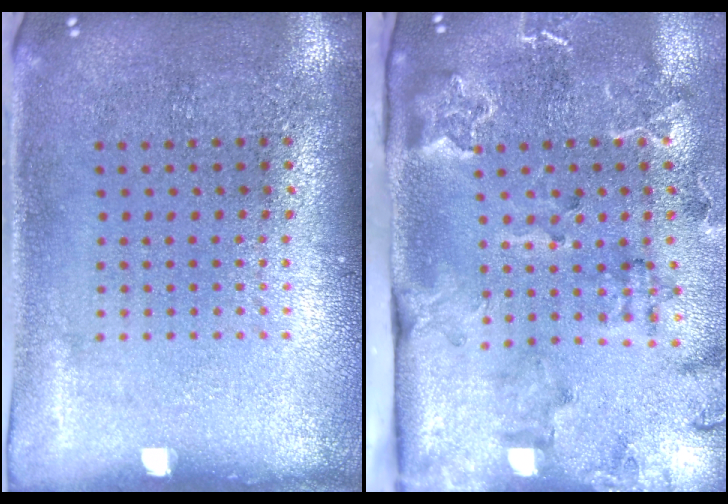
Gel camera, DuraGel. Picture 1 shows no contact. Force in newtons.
{"total": 2.5, "press": 2.4, "slide": 0.6}